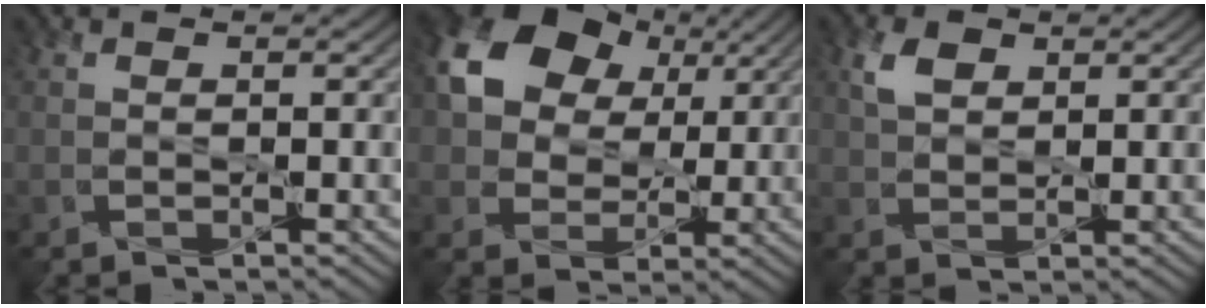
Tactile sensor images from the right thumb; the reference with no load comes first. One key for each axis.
{"total": 13.0, "fx": 5.2, "fy": 9.5, "fz": 7.2, "tx": -0.158, "ty": 0.026, "tz": 0.088}
{"total": 3.0, "fx": 1.7, "fy": 1.9, "fz": 1.4, "tx": -0.034, "ty": 0.006, "tz": 0.033}